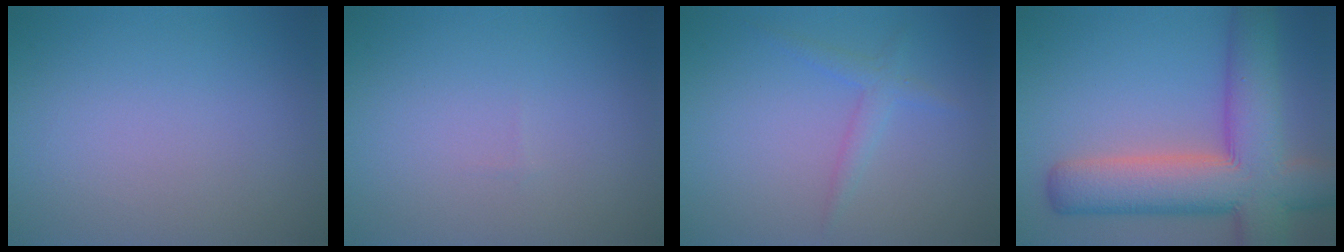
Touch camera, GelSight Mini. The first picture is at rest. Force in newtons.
{"total": 0.0}
{"total": 1.8, "press": 1.8, "slide": 0.0}
{"total": 11.7, "press": 11.7, "slide": 0.7}